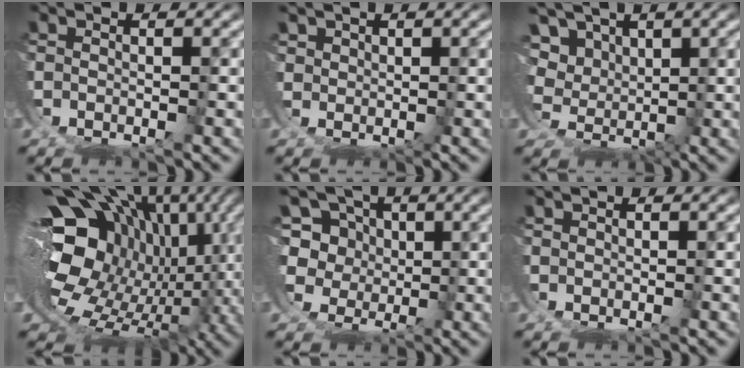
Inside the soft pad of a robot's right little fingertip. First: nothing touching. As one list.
[{"total": 1.5, "force": [1.4, 0.3, 0.3], "torque": [-0.009, -0.003, 0.037]}, {"total": 8.8, "force": [1.4, 7.5, 4.4], "torque": [-0.119, -0.038, 0.035]}, {"total": 20.9, "force": [0.1, 14.4, 15.2], "torque": [-0.242, -0.042, 0.020]}, {"total": 11.8, "force": [1.6, 10.2, 5.8], "torque": [-0.135, -0.034, 0.030]}, {"total": 0.8, "force": [0.7, -0.4, -0.1], "torque": [0.001, 0.000, 0.015]}]